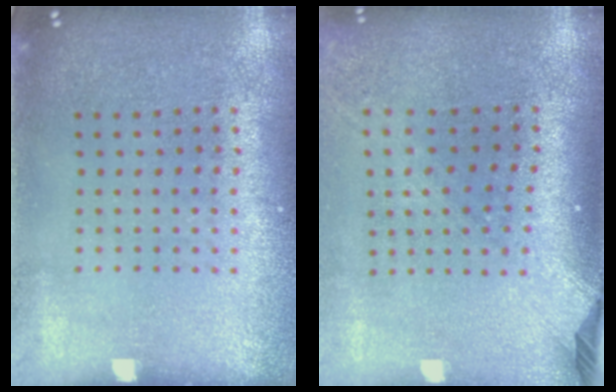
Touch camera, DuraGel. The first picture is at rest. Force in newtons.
{"total": 2.3, "press": 1.7, "slide": 1.5}